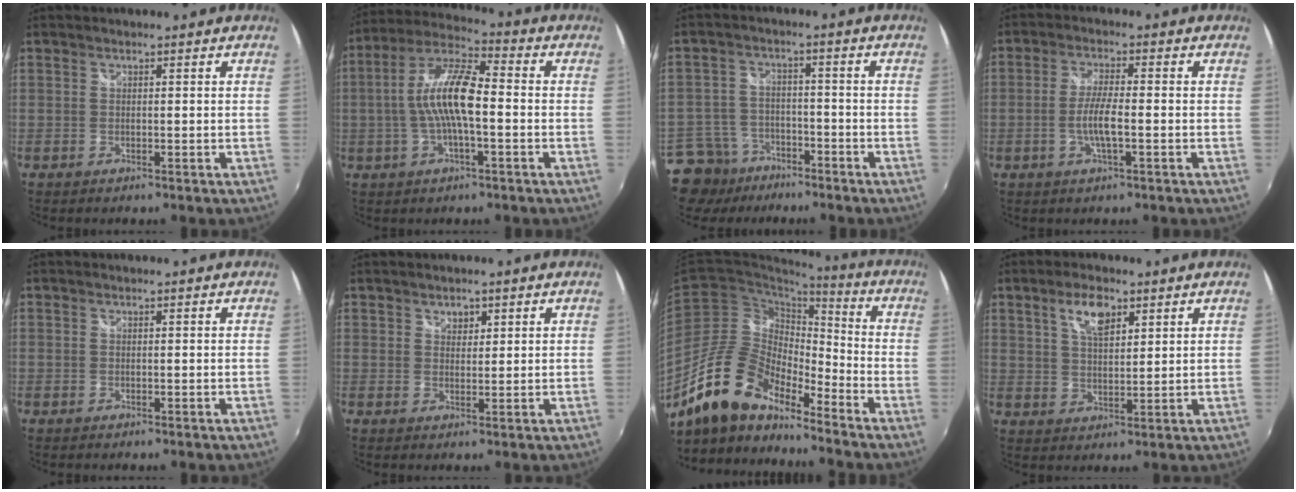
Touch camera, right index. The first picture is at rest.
{"total": 12.0, "force": [-1.3, 3.1, 11.5], "torque": [-0.229, 0.012, -0.029]}
{"total": 10.2, "force": [-6.8, 7.3, 2.2], "torque": [-0.072, 0.014, -0.104]}
{"total": 5.3, "force": [-1.5, 0.6, 5.1], "torque": [-0.101, -0.003, -0.028]}
{"total": 0.0}
{"total": 1.9, "force": [1.2, 1.4, 0.6], "torque": [-0.004, 0.004, 0.019]}
{"total": 15.5, "force": [-12.3, 5.3, 7.7], "torque": [-0.150, 0.003, -0.239]}
{"total": 6.2, "force": [3.4, 2.7, 4.4], "torque": [-0.076, 0.008, 0.063]}